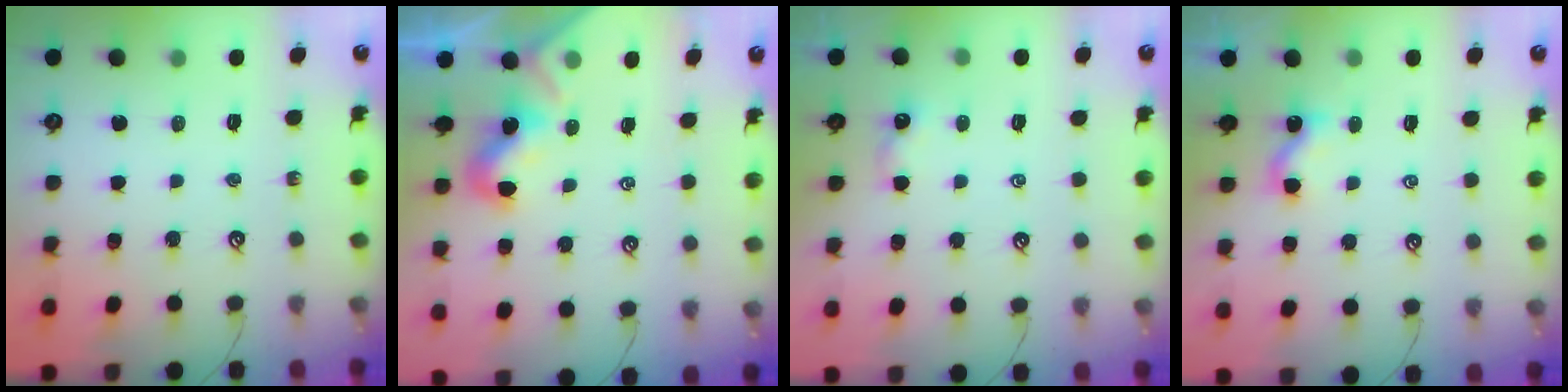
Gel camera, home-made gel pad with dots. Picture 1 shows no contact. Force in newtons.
{"total": 1.8, "press": 1.7, "slide": 0.5}
{"total": 1.4, "press": 1.3, "slide": 0.3}
{"total": 0.5, "press": 0.3, "slide": 0.4}